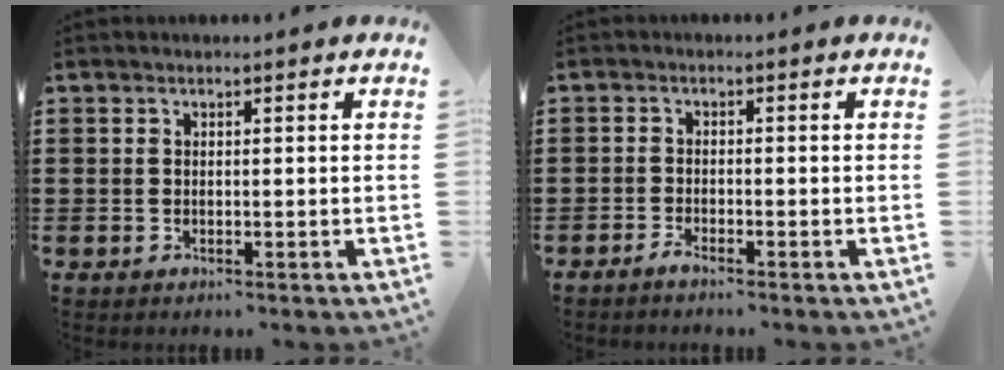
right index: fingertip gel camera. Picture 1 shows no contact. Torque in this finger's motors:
{"motor_torque": [-0.41, 0.41, 0.01, 0.01]}